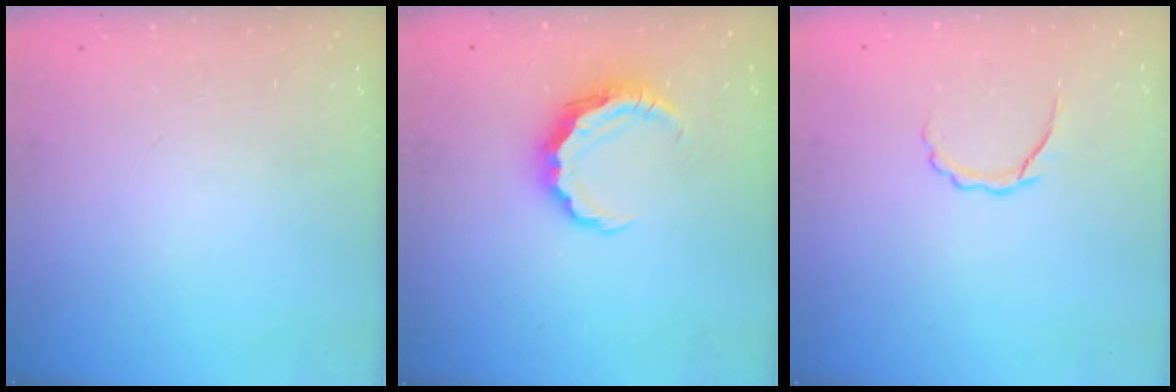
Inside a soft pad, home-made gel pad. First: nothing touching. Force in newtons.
{"total": 8.4, "press": 8.4, "slide": 0.5}
{"total": 5.0, "press": 4.9, "slide": 1.1}